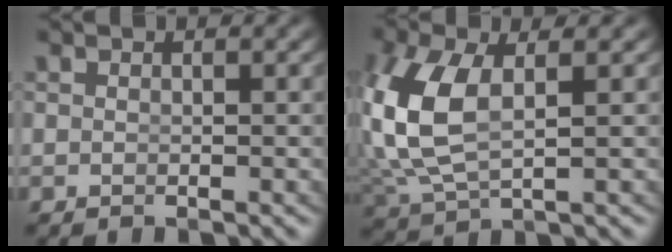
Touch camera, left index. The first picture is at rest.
{"total": 6.8, "force": [0.9, 4.3, 5.3], "torque": [-0.160, -0.028, 0.038]}